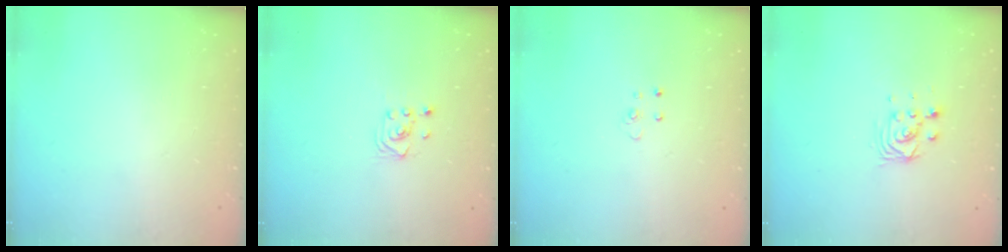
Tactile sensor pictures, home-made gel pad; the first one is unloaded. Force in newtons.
{"total": 3.1, "press": 2.8, "slide": 1.3}
{"total": 3.4, "press": 3.4, "slide": 0.3}
{"total": 4.2, "press": 4.2, "slide": 0.3}